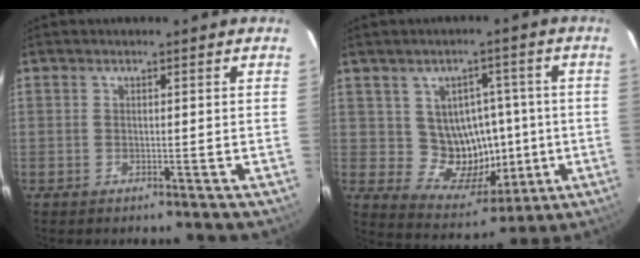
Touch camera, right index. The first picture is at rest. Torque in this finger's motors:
{"motor_torque": [0.07, 0.02, 0.07, 0.01]}